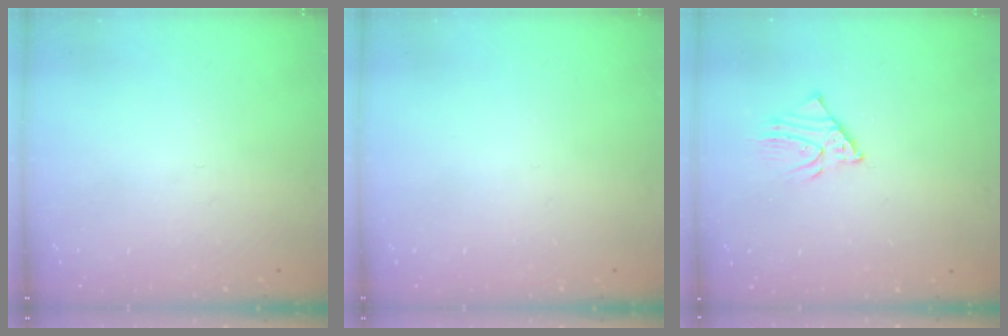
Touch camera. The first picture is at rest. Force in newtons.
{"total": 0.0}
{"total": 3.2, "press": 3.2, "slide": 0.3}